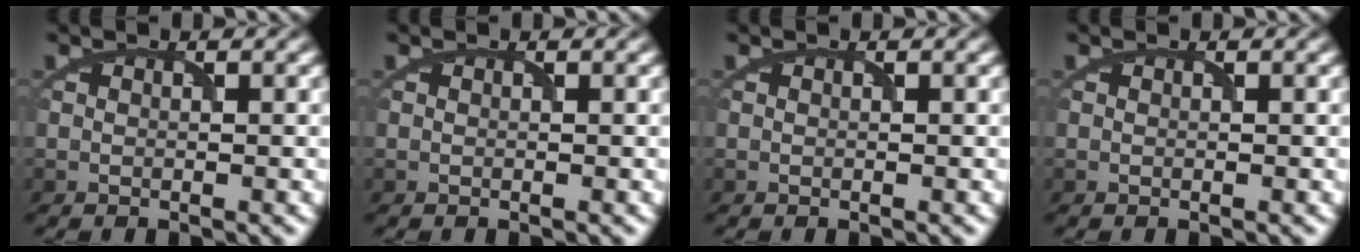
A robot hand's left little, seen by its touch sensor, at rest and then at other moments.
{"total": 0.0}
{"total": 0.0}
{"total": 0.0}